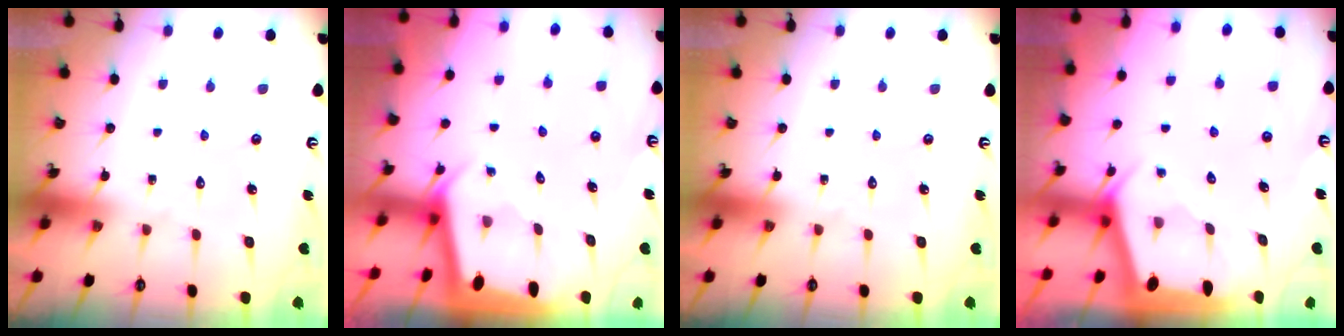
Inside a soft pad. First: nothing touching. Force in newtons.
{"total": 1.9, "press": 1.9, "slide": 0.1}
{"total": 0.0}
{"total": 2.9, "press": 2.9, "slide": 0.1}